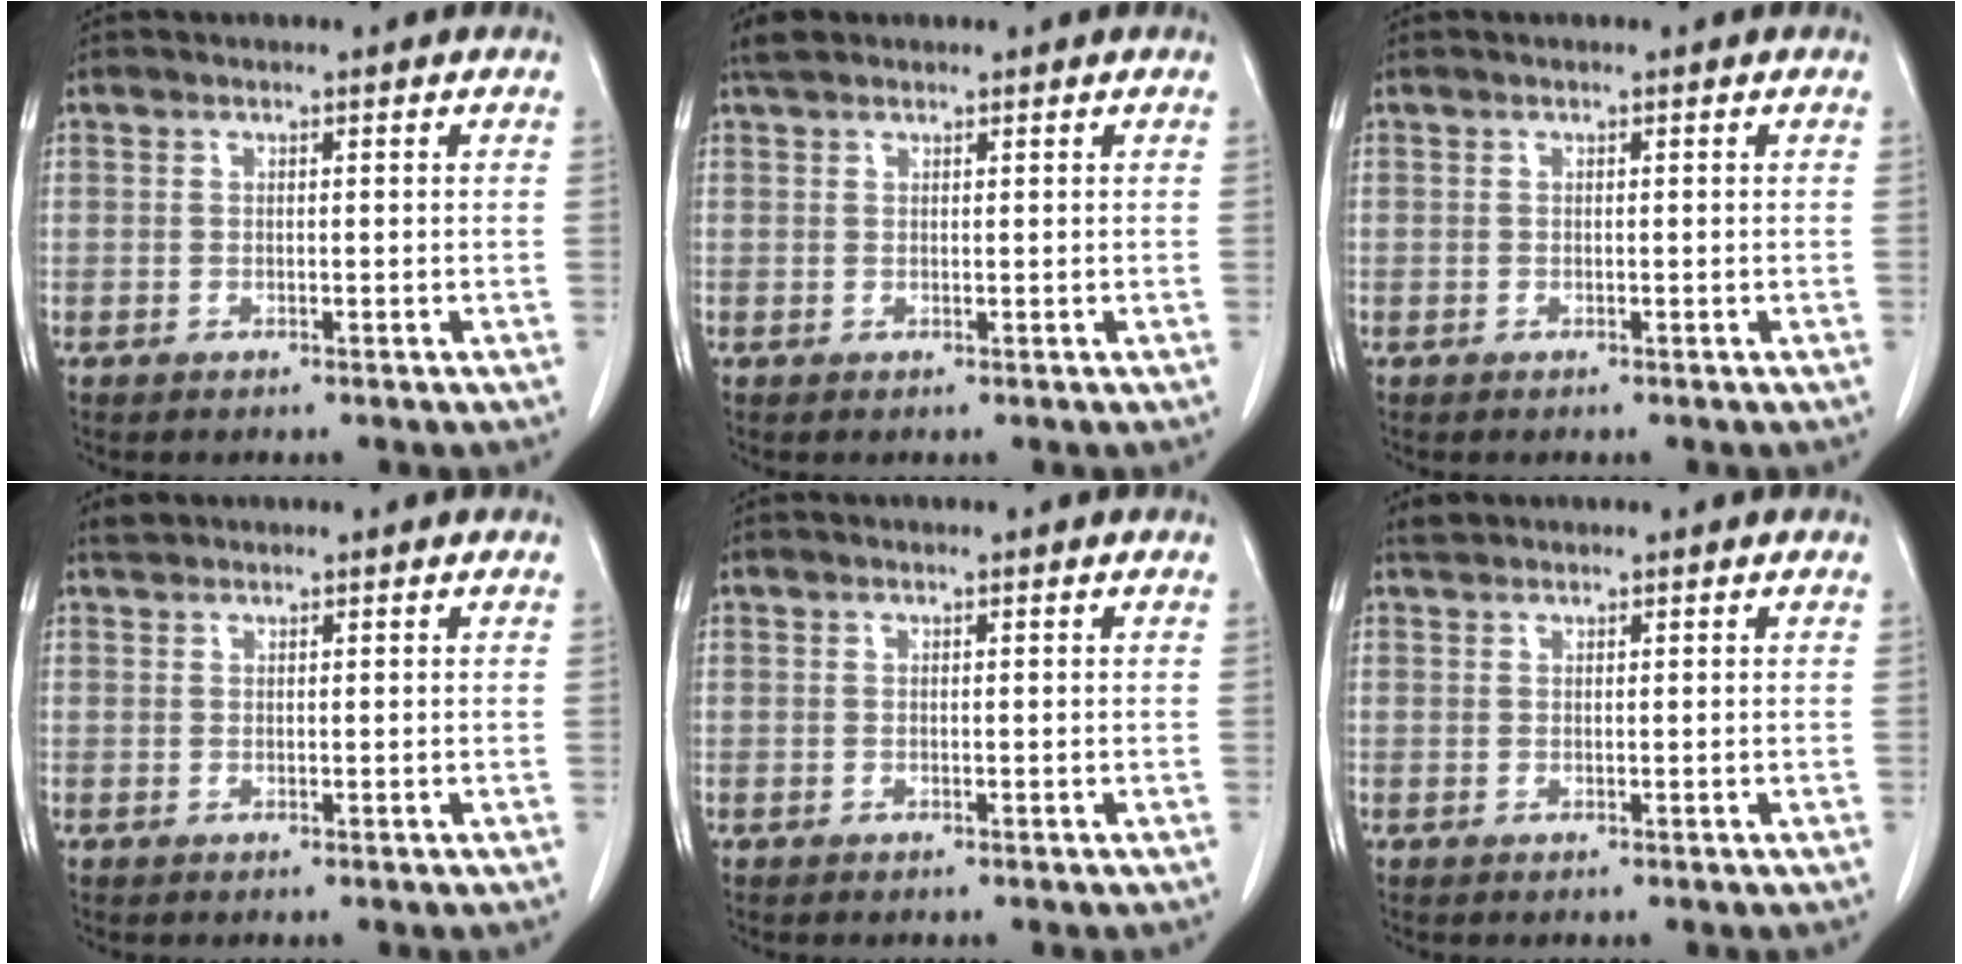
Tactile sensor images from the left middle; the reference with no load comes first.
{"total": 1.9, "force": [1.5, 0.9, 0.5], "torque": [-0.011, 0.013, 0.026]}
{"total": 0.0}
{"total": 0.8, "force": [0.8, 0.2, -0.1], "torque": [-0.004, 0.007, 0.016]}
{"total": 0.0}
{"total": 1.0, "force": [0.9, 0.3, 0.0], "torque": [-0.004, 0.008, 0.018]}